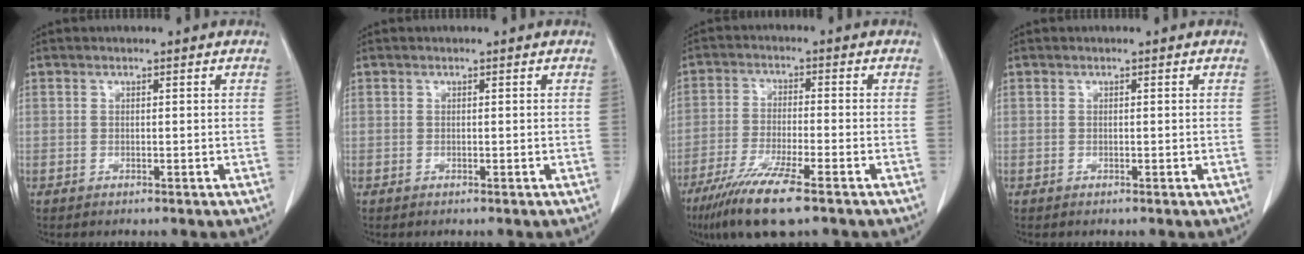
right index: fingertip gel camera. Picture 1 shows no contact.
{"total": 0.0}
{"total": 10.6, "force": [-6.9, 0.7, 7.9], "torque": [-0.147, -0.029, -0.118]}
{"total": 0.0}